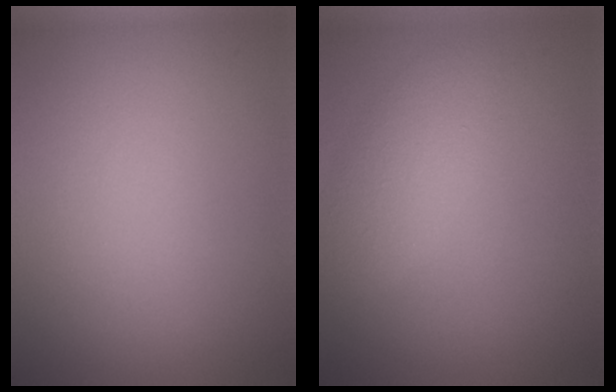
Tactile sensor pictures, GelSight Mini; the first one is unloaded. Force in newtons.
{"total": 2.8, "press": 2.8, "slide": 0.1}